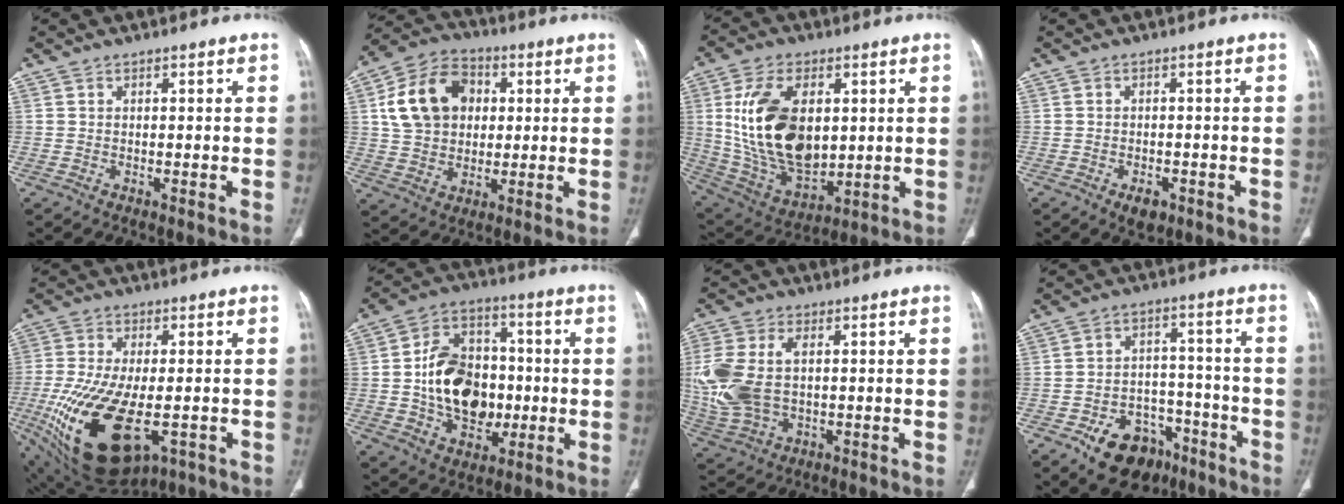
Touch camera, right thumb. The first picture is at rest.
{"total": 14.8, "force": [3.0, 11.4, 9.0], "torque": [-0.139, 0.013, 0.051]}
{"total": 20.9, "force": [3.1, 12.2, 16.7], "torque": [-0.300, -0.019, 0.075]}
{"total": 3.3, "force": [-1.7, 1.9, 2.1], "torque": [-0.025, 0.003, -0.019]}
{"total": 21.9, "force": [-7.1, 10.5, 17.8], "torque": [-0.397, -0.027, -0.100]}
{"total": 17.8, "force": [-1.3, 13.0, 12.2], "torque": [-0.160, 0.024, -0.013]}
{"total": 15.0, "force": [0.9, 9.2, 11.9], "torque": [-0.298, 0.002, 0.027]}
{"total": 13.9, "force": [-8.3, 9.2, 6.3], "torque": [-0.059, 0.067, -0.117]}